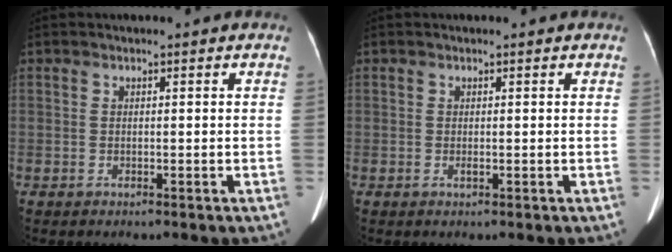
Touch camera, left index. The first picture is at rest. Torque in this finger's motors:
{"motor_torque": [0.38, 0.06, 0.06, 0.04]}